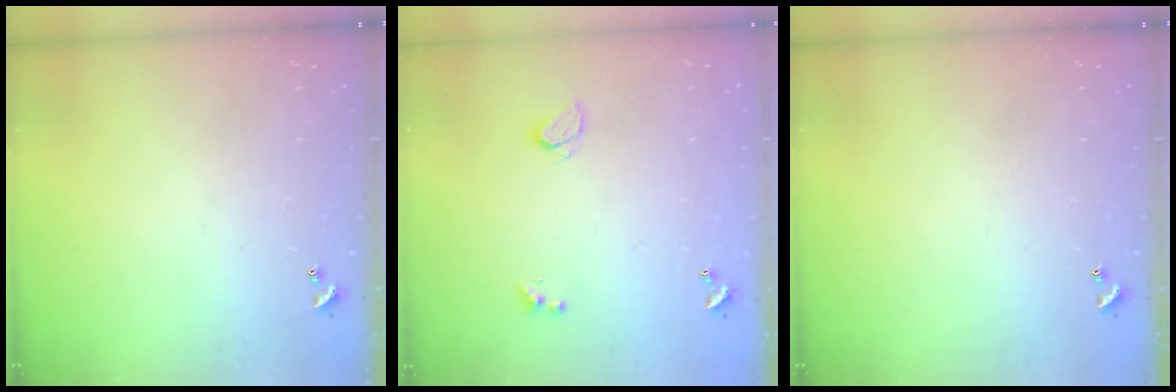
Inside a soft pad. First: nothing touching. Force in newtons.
{"total": 0.7, "press": 0.6, "slide": 0.4}
{"total": 0.0}